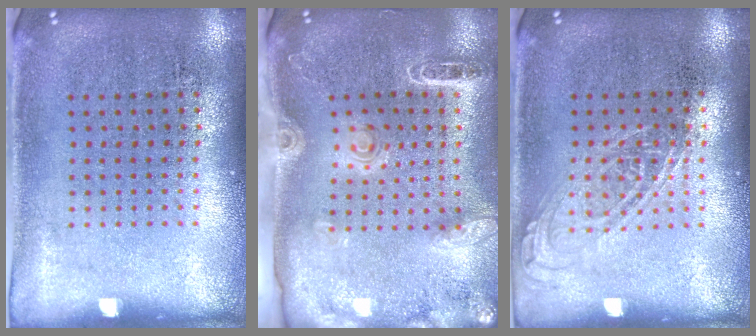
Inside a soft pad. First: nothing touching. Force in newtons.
{"total": 1.9, "press": 1.9, "slide": 0.3}
{"total": 1.0, "press": 1.0, "slide": 0.1}